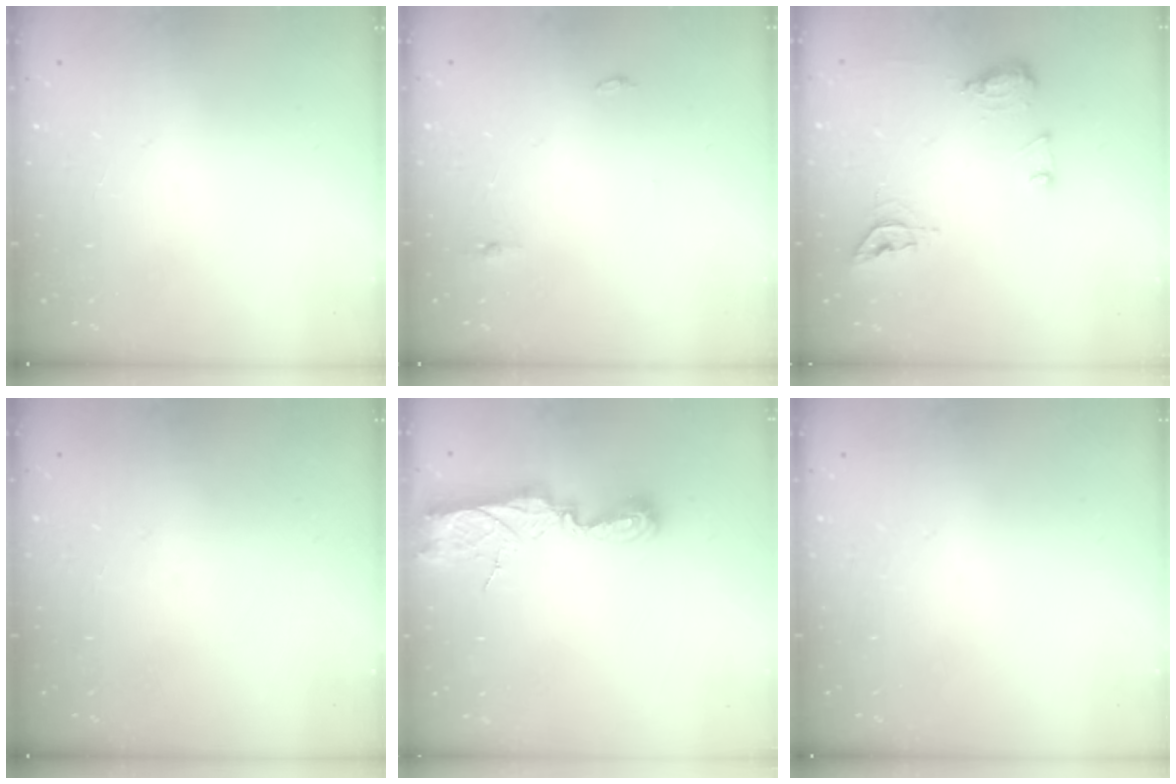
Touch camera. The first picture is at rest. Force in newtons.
{"total": 3.7, "press": 3.3, "slide": 1.7}
{"total": 10.5, "press": 10.5, "slide": 0.7}
{"total": 0.0}
{"total": 9.8, "press": 9.7, "slide": 0.9}
{"total": 0.0}